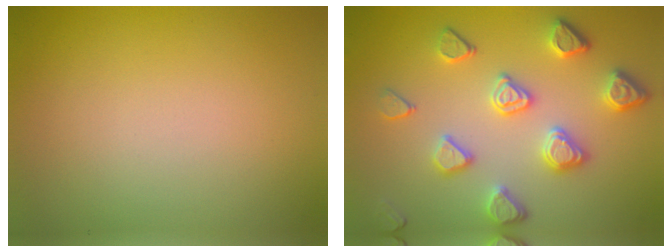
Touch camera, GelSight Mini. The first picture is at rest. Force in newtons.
{"total": 4.6, "press": 4.1, "slide": 2.1}